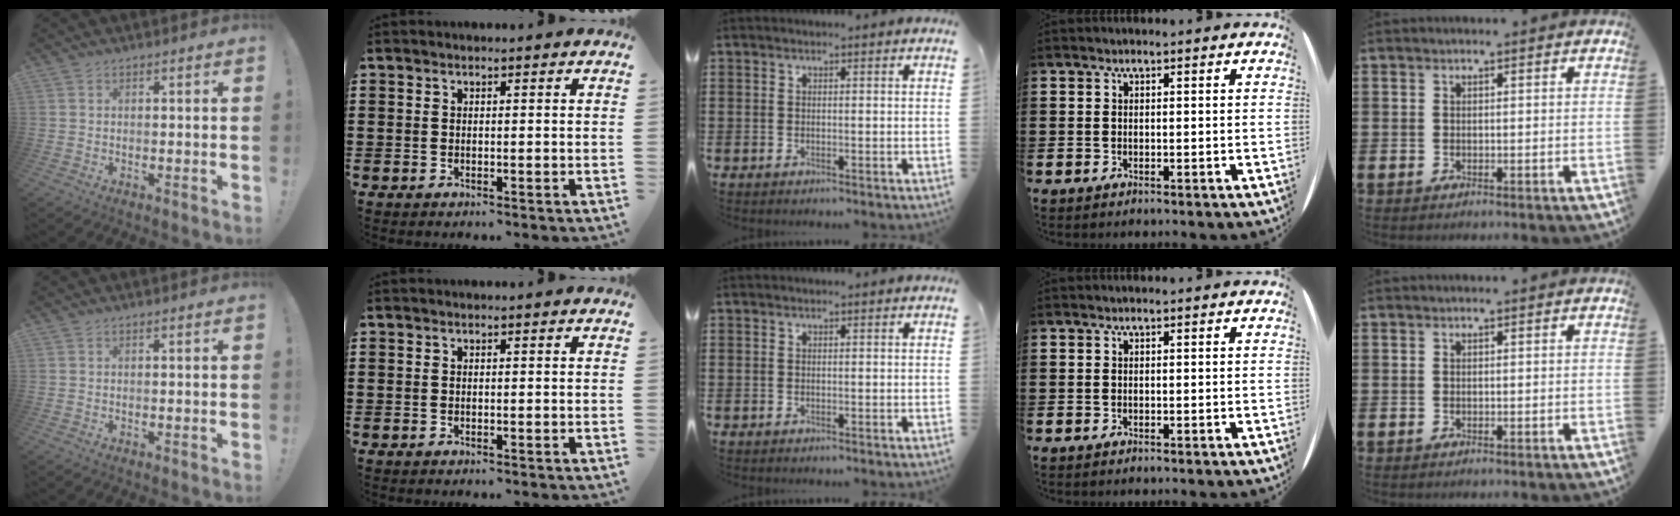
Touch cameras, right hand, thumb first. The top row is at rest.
{}